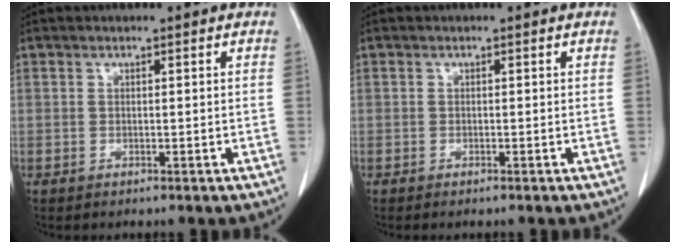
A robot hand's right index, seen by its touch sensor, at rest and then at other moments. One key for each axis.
{"total": 0.6, "fx": -0.5, "fy": 0.0, "fz": 0.3, "tx": -0.009, "ty": -0.002, "tz": -0.007}